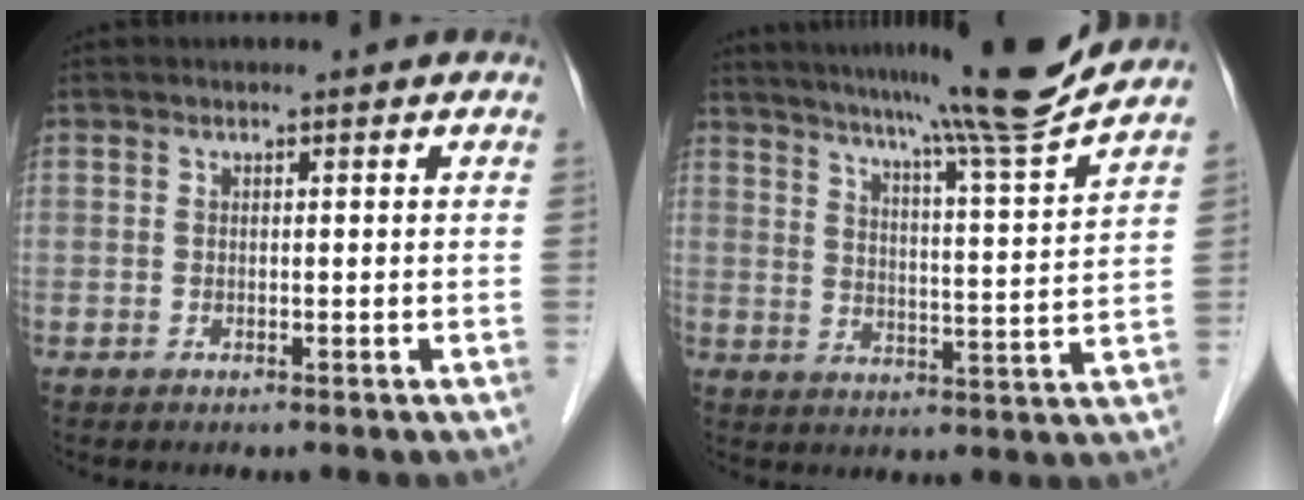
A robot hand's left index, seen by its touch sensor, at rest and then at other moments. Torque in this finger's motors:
{"motor_torque": [0.32, -0.41, 0.50, 0.10]}